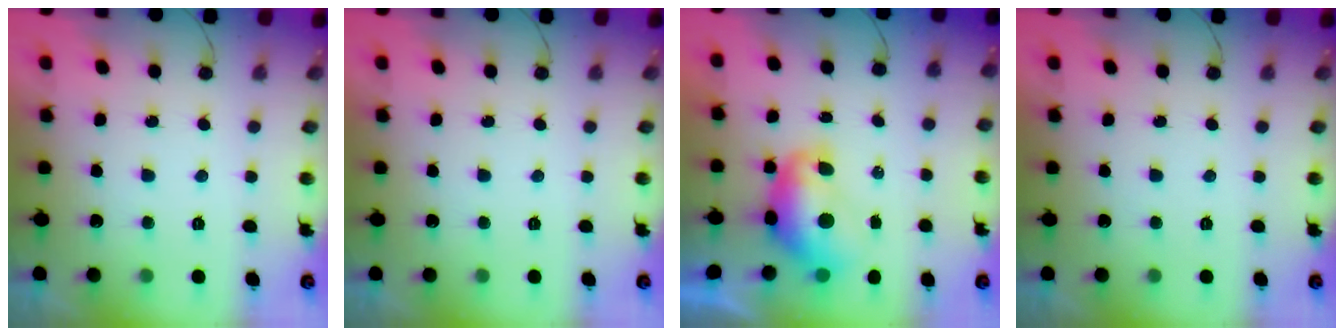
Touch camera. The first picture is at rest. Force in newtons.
{"total": 0.0}
{"total": 8.3, "press": 8.2, "slide": 0.9}
{"total": 0.0}